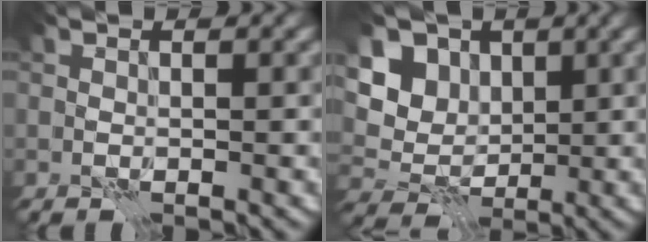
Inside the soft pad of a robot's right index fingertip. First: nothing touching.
{"total": 6.5, "force": [2.3, 5.0, 3.4], "torque": [-0.075, 0.016, 0.014]}